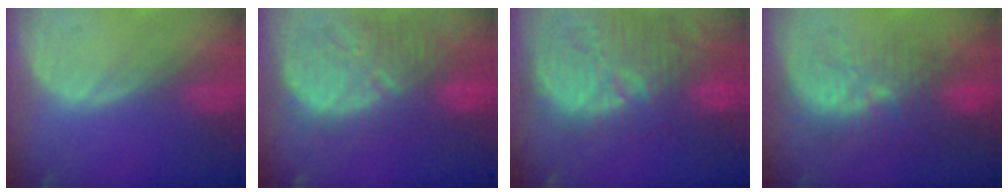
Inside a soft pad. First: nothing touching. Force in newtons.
{"total": 11.7, "press": 11.1, "slide": 3.8}
{"total": 13.9, "press": 12.7, "slide": 5.5}
{"total": 9.5, "press": 9.1, "slide": 2.8}